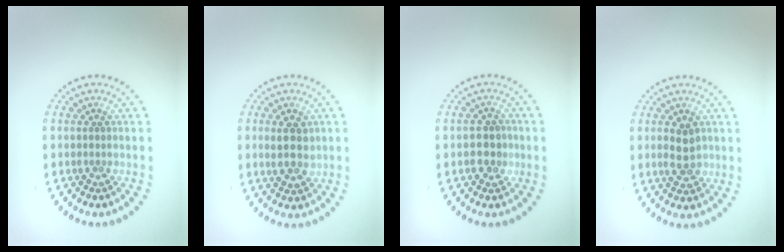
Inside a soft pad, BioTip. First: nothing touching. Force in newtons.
{"total": 2.9, "press": 2.8, "slide": 0.8}
{"total": 2.4, "press": 2.3, "slide": 0.6}
{"total": 2.5, "press": 2.5, "slide": 0.1}